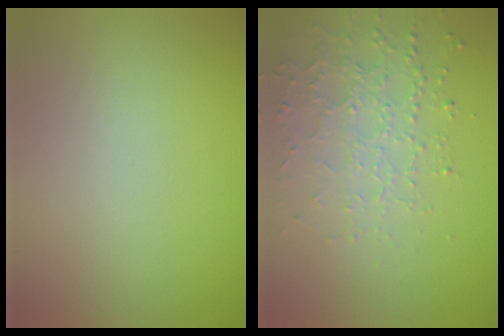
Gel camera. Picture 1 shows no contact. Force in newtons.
{"total": 3.6, "press": 3.3, "slide": 1.4}